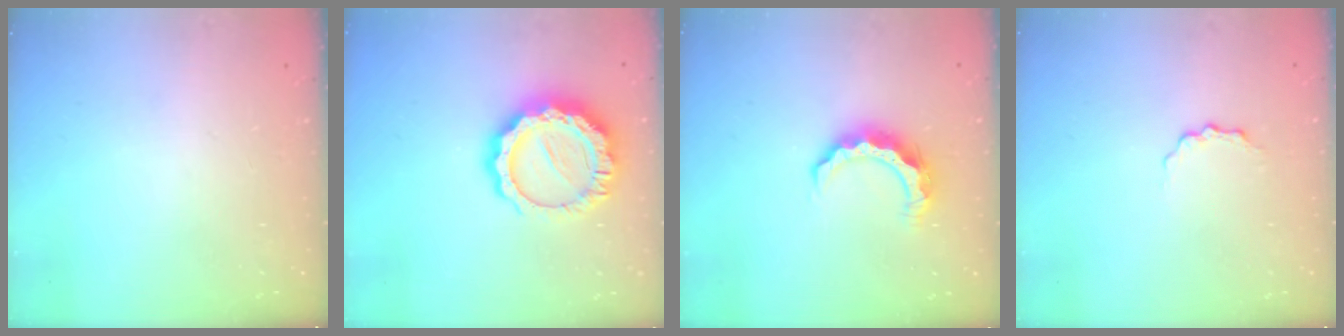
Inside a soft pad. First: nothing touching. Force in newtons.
{"total": 15.4, "press": 15.3, "slide": 1.2}
{"total": 8.9, "press": 8.9, "slide": 0.9}
{"total": 3.3, "press": 3.3, "slide": 0.4}